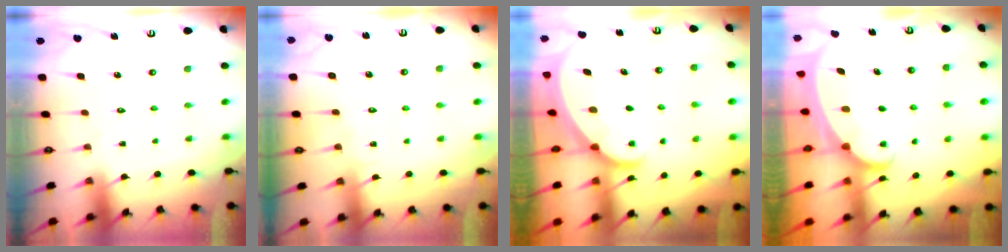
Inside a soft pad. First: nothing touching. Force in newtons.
{"total": 2.5, "press": 2.5, "slide": 0.2}
{"total": 1.6, "press": 1.6, "slide": 0.0}
{"total": 2.2, "press": 2.2, "slide": 0.3}